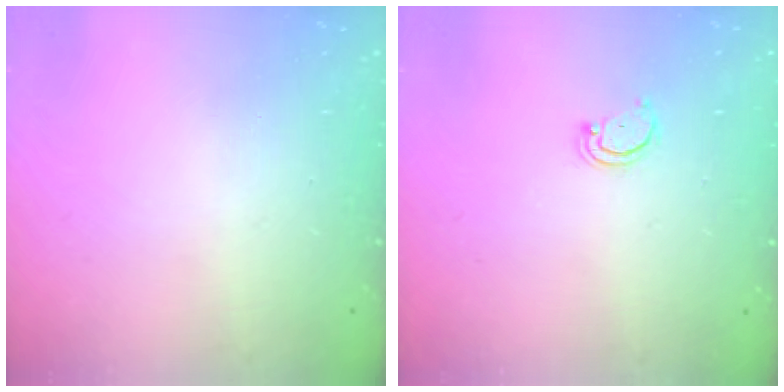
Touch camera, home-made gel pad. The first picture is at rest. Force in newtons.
{"total": 2.1, "press": 2.1, "slide": 0.2}